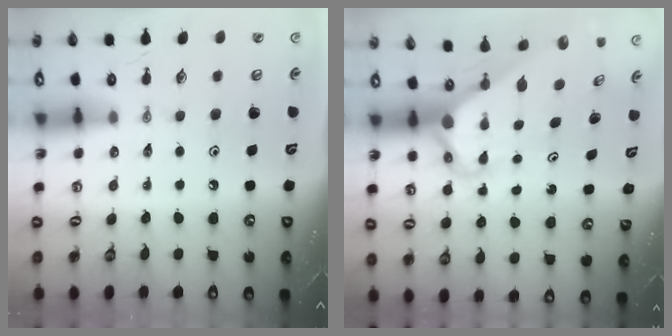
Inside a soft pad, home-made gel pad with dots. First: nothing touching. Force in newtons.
{"total": 4.3, "press": 4.3, "slide": 0.4}